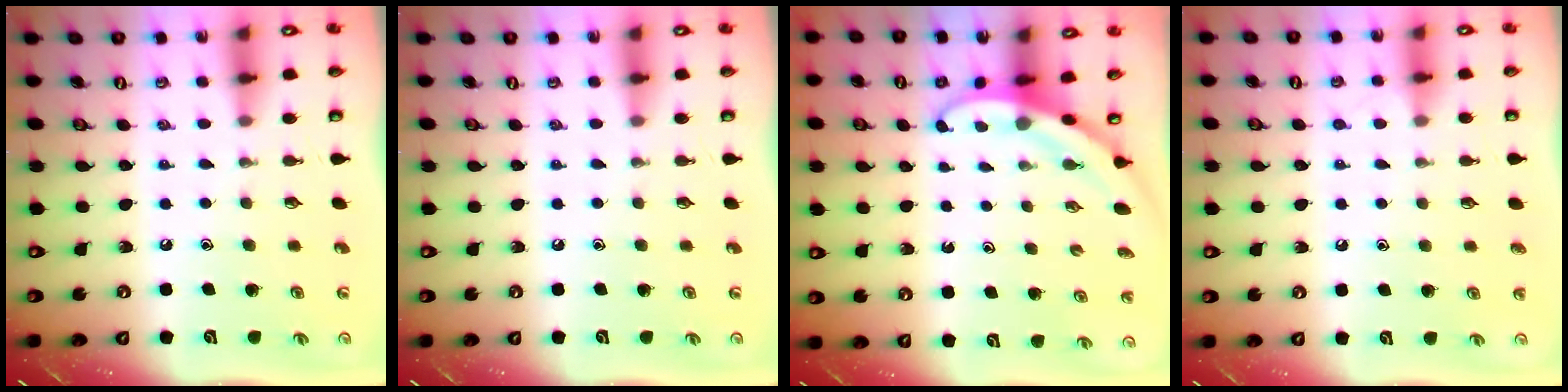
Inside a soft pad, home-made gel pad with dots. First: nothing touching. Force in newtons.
{"total": 0.0}
{"total": 3.1, "press": 3.1, "slide": 0.1}
{"total": 3.0, "press": 3.0, "slide": 0.3}